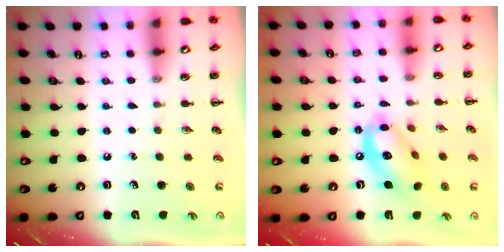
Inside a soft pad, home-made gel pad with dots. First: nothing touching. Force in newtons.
{"total": 12.3, "press": 12.0, "slide": 2.4}